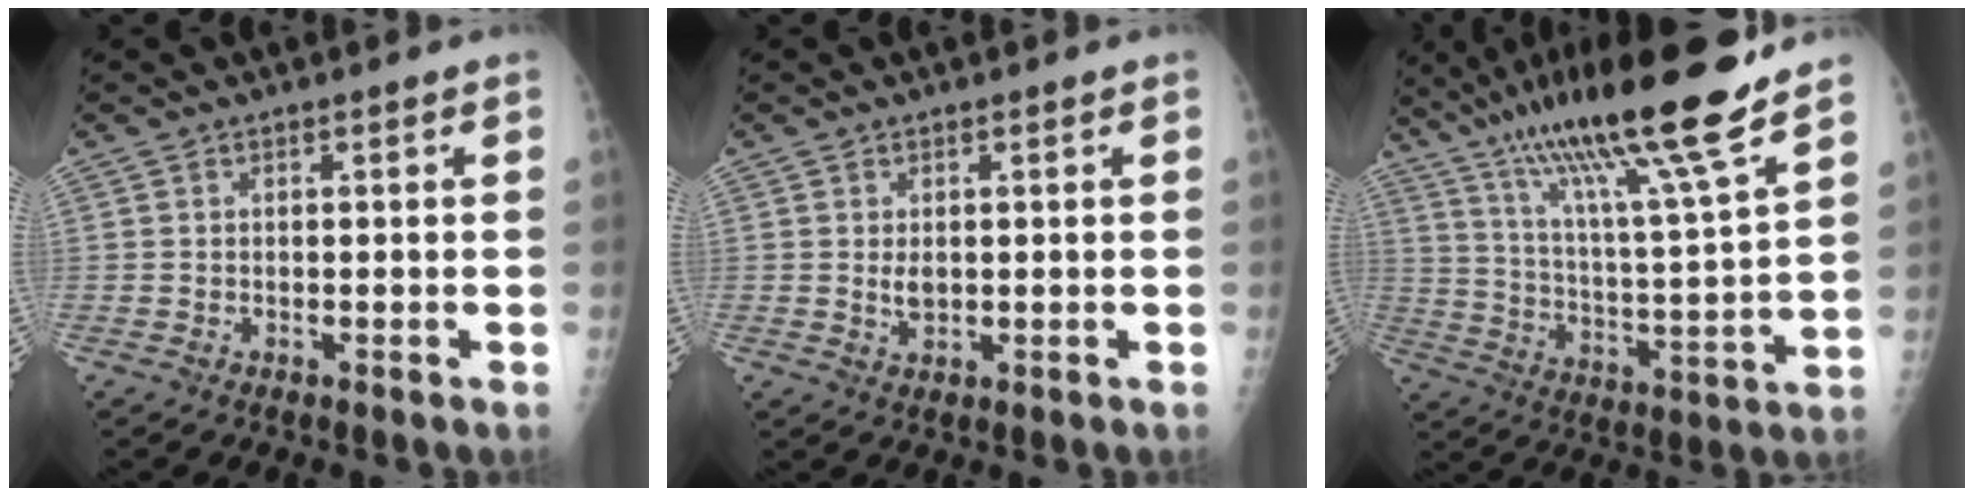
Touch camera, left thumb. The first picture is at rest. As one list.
[{"total": 2.2, "force": [0.5, 1.3, 1.7], "torque": [-0.028, -0.007, 0.013]}, {"total": 22.0, "force": [16.0, 1.0, 15.1], "torque": [-0.241, -0.055, 0.276]}]